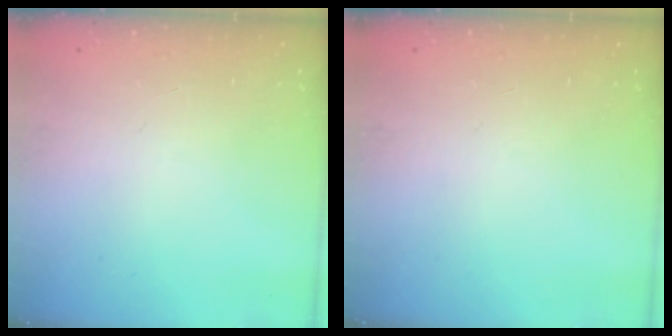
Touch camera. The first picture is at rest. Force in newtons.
{"total": 0.0}